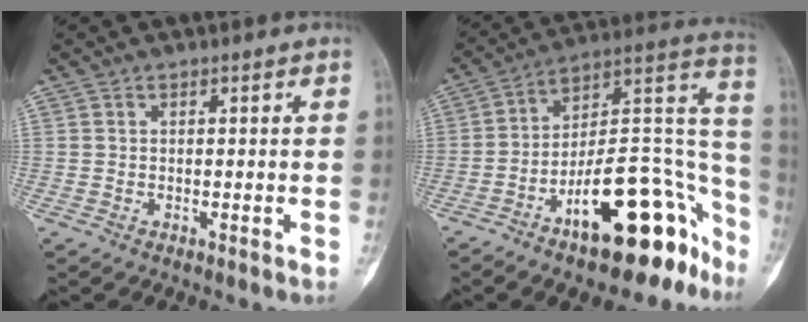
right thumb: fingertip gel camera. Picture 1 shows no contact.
{"total": 23.5, "force": [-13.6, 9.2, 16.8], "torque": [-0.147, 0.120, -0.210]}